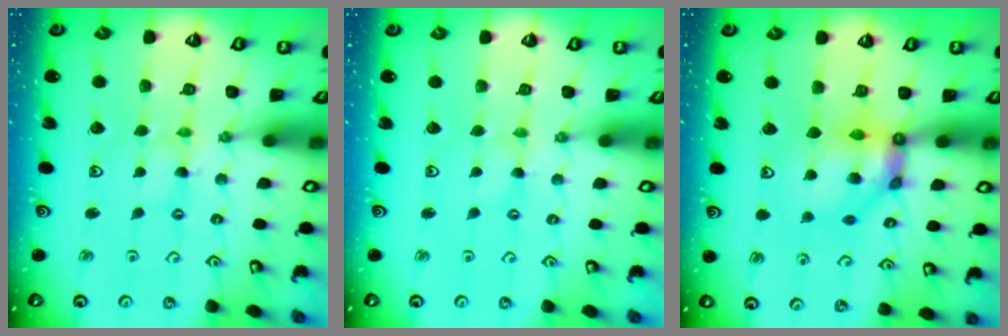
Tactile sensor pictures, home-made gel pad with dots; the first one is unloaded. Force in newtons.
{"total": 0.0}
{"total": 10.6, "press": 10.5, "slide": 0.9}